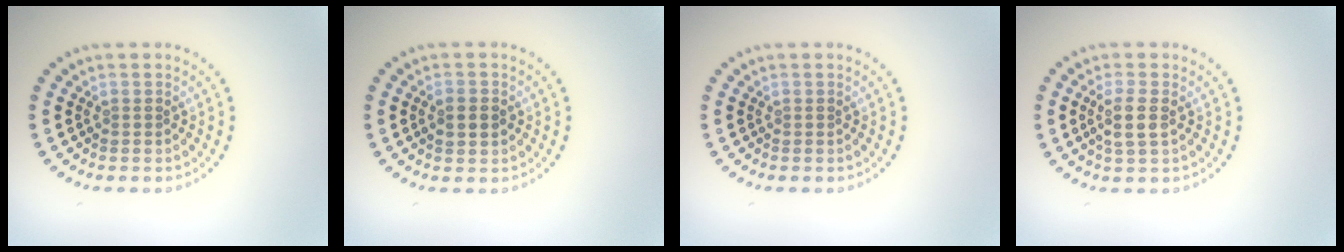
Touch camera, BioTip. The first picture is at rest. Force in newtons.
{"total": 1.8, "press": 1.8, "slide": 0.0}
{"total": 0.0}
{"total": 2.3, "press": 2.1, "slide": 1.1}